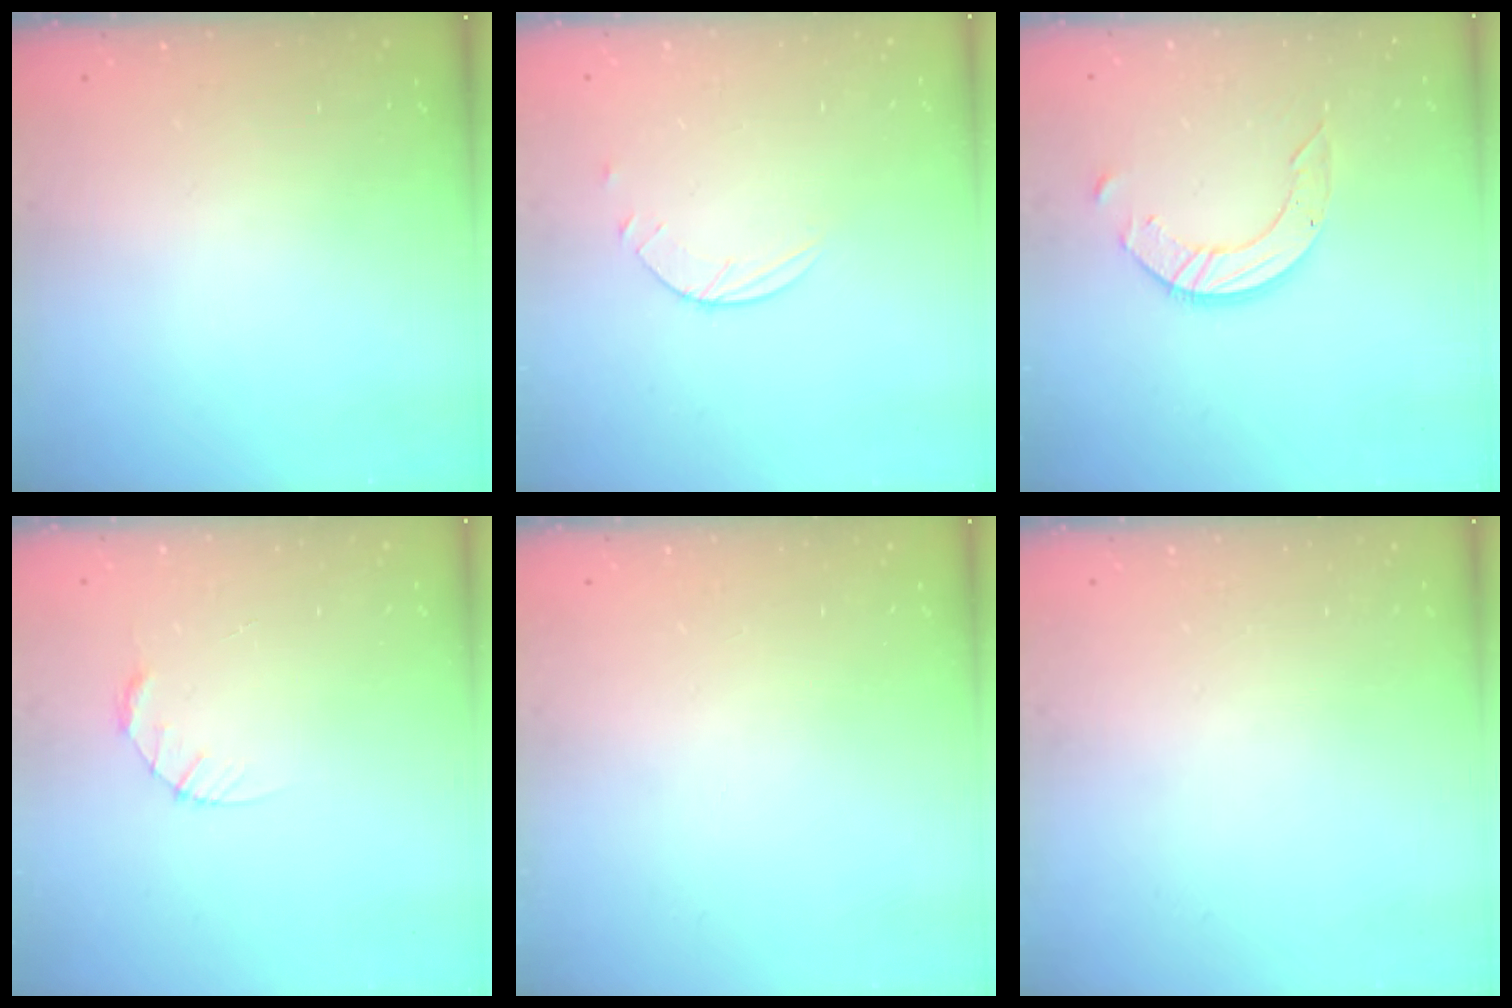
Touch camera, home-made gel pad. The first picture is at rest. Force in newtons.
{"total": 2.5, "press": 2.4, "slide": 0.3}
{"total": 7.9, "press": 7.8, "slide": 0.7}
{"total": 3.4, "press": 3.4, "slide": 0.4}
{"total": 0.0}
{"total": 0.0}